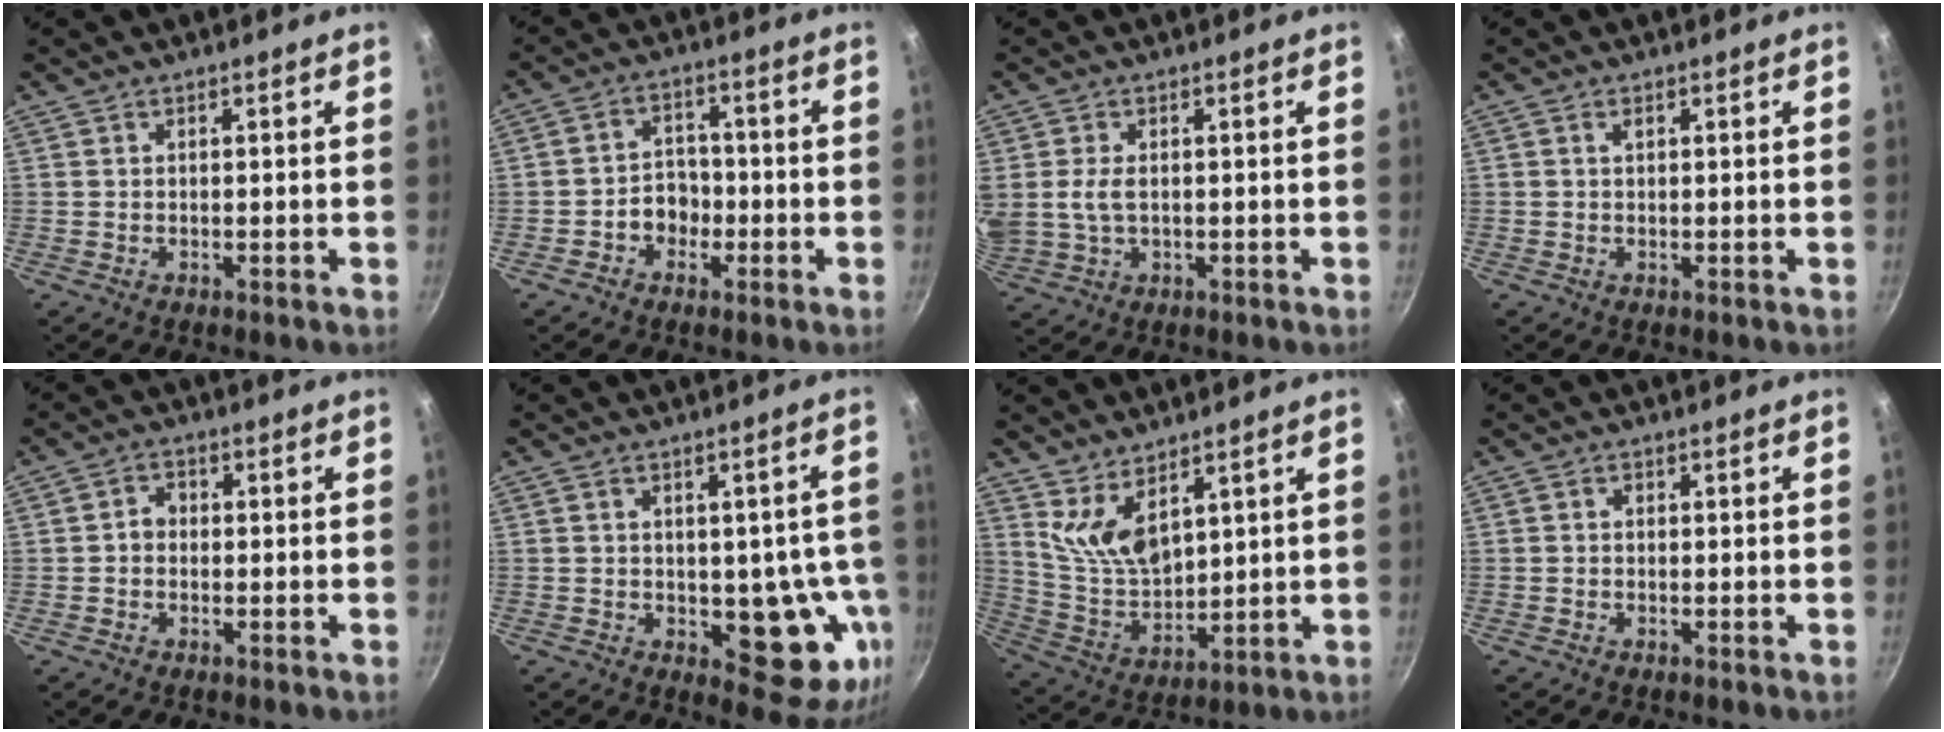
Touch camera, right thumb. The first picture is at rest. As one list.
[{"total": 5.5, "force": [-2.0, 4.4, 2.6], "torque": [-0.009, 0.028, -0.038]}, {"total": 5.2, "force": [0.6, 3.1, 4.1], "torque": [-0.079, -0.004, 0.014]}, {"total": 0.9, "force": [0.3, 0.6, 0.6], "torque": [-0.009, 0.002, 0.005]}, {"total": 2.7, "force": [-0.1, 2.3, 1.5], "torque": [-0.011, 0.011, -0.005]}, {"total": 13.0, "force": [-2.3, 7.1, 10.6], "torque": [-0.066, -0.003, -0.021]}, {"total": 9.2, "force": [5.5, 4.4, 6.0], "torque": [-0.098, -0.056, 0.122]}, {"total": 0.7, "force": [0.0, 0.6, 0.3], "torque": [-0.004, 0.004, -0.001]}]